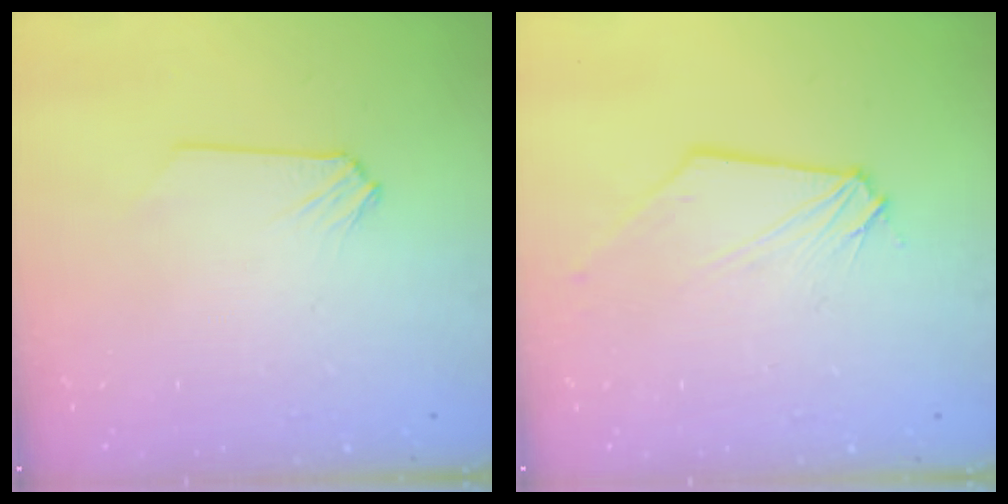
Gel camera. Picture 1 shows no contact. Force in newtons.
{"total": 0.7, "press": 0.7, "slide": 0.1}